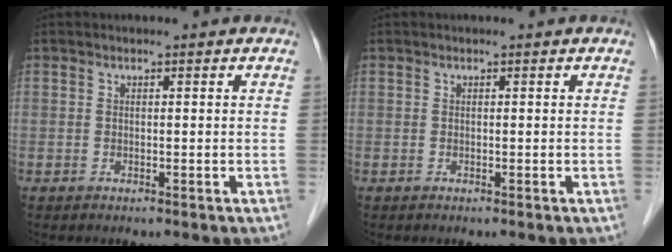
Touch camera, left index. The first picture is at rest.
{"total": 0.0}